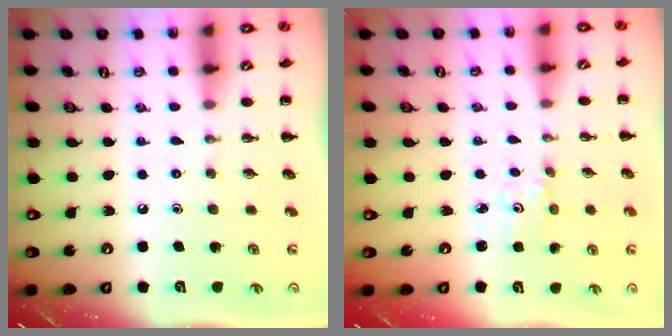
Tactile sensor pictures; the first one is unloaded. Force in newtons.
{"total": 1.6, "press": 1.6, "slide": 0.2}